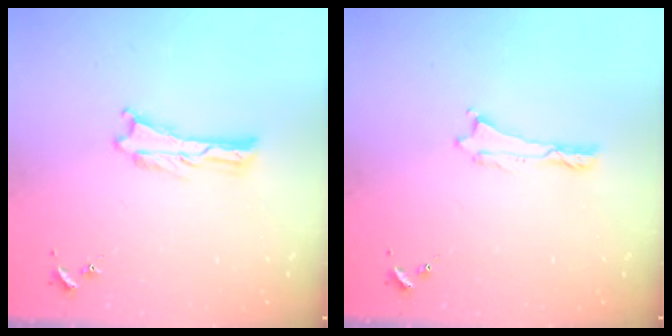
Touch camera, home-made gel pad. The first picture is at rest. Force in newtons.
{"total": 0.0}